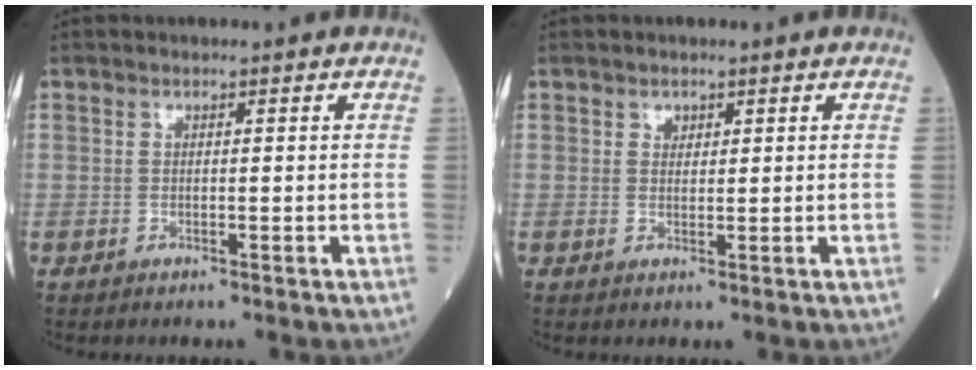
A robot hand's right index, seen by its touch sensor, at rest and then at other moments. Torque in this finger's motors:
{"motor_torque": [0.00, 0.00, 0.01, 0.01]}